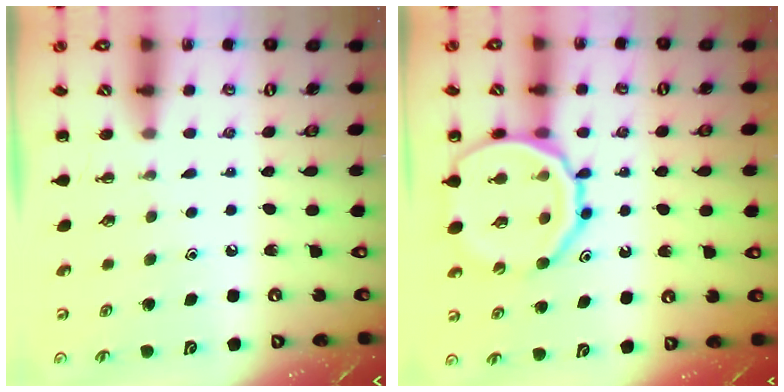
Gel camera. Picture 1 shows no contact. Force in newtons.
{"total": 17.8, "press": 17.6, "slide": 2.5}